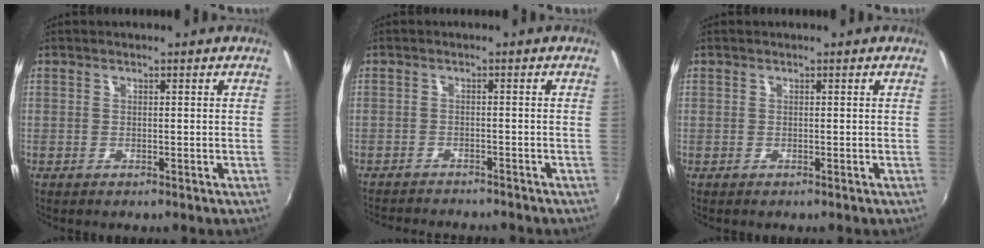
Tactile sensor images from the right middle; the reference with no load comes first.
{"total": 8.0, "force": [-7.5, 1.1, 2.7], "torque": [-0.067, -0.014, -0.110]}
{"total": 0.0}